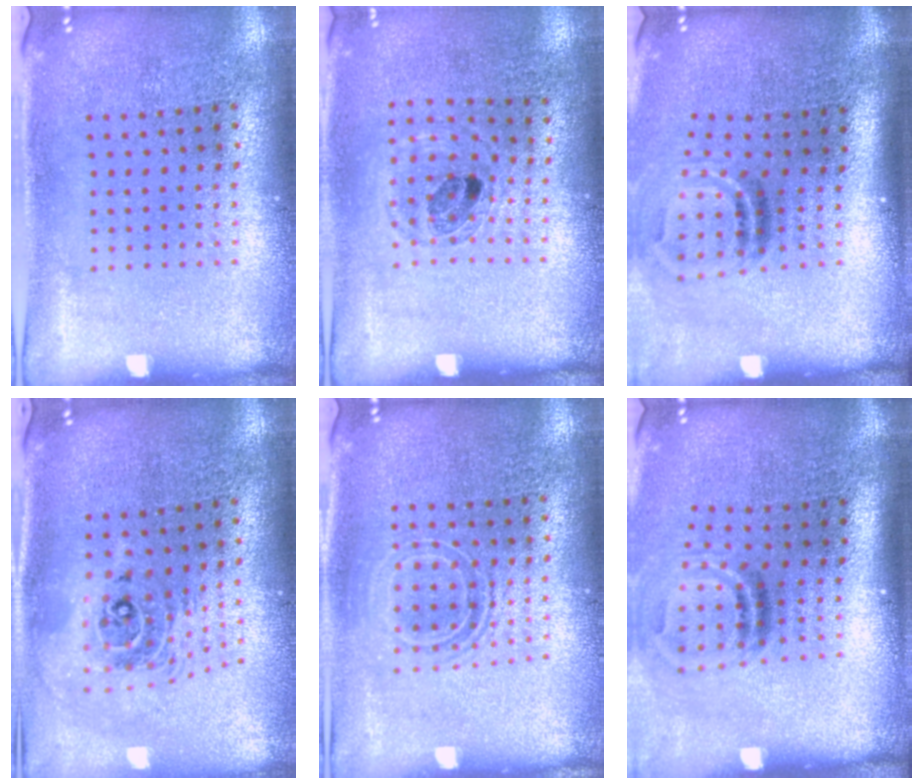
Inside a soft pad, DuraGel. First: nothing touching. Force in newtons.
{"total": 0.8, "press": 0.8, "slide": 0.2}
{"total": 2.0, "press": 1.2, "slide": 1.6}
{"total": 2.1, "press": 1.7, "slide": 1.4}
{"total": 1.5, "press": 1.2, "slide": 0.9}
{"total": 2.0, "press": 1.1, "slide": 1.6}